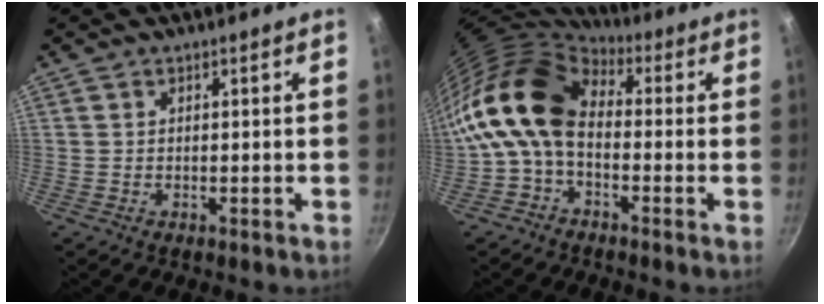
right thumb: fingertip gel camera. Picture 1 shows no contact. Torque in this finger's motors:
{"motor_torque": [2.43, 2.58, 1.36, -1.16, 0.73]}